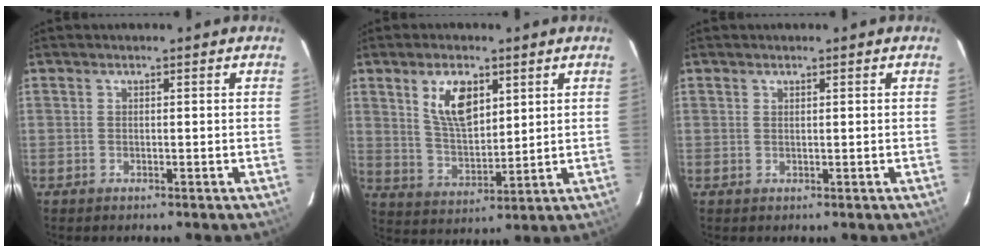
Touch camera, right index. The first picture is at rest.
{"total": 9.5, "force": [4.3, 4.6, 7.0], "torque": [-0.129, 0.004, 0.091]}
{"total": 0.0}